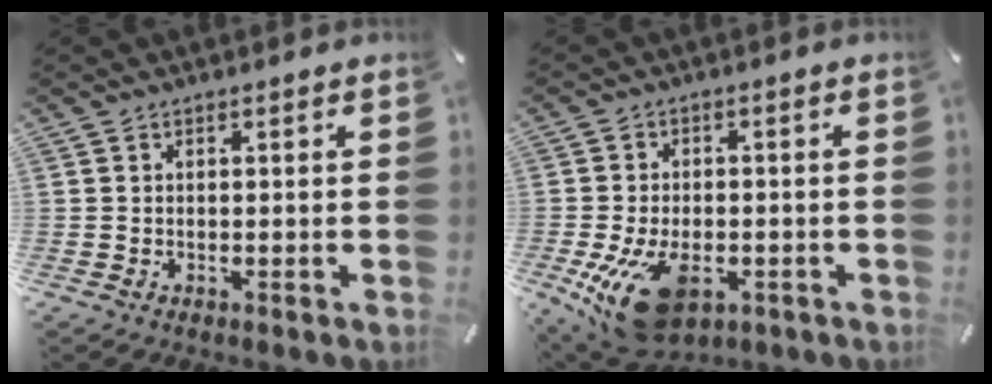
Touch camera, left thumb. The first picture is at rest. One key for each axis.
{"total": 13.6, "fx": -4.6, "fy": 8.0, "fz": 10.0, "tx": -0.197, "ty": -0.001, "tz": -0.077}